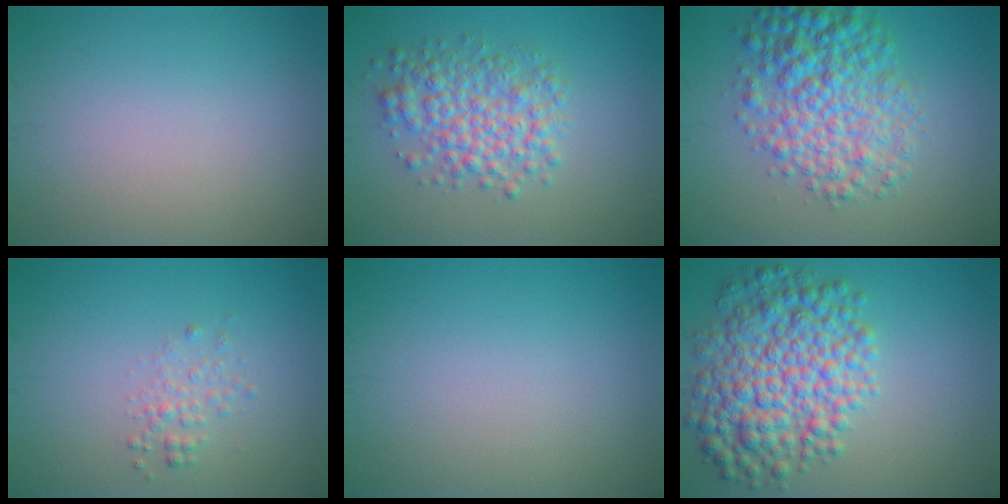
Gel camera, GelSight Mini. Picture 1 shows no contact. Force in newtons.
{"total": 4.9, "press": 4.9, "slide": 0.1}
{"total": 7.0, "press": 7.0, "slide": 0.1}
{"total": 1.4, "press": 1.4, "slide": 0.1}
{"total": 0.0}
{"total": 8.3, "press": 8.3, "slide": 0.0}